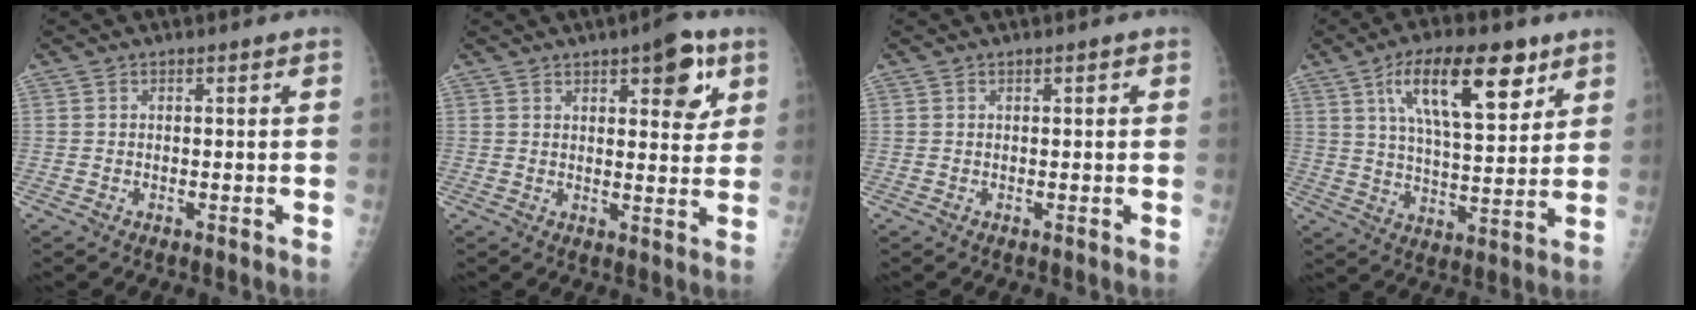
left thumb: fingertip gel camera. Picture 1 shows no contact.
{"total": 8.8, "force": [4.4, 3.5, 6.8], "torque": [-0.064, -0.017, 0.054]}
{"total": 0.6, "force": [0.3, 0.3, 0.5], "torque": [-0.005, 0.001, 0.003]}
{"total": 16.9, "force": [8.6, 6.3, 13.0], "torque": [-0.183, -0.033, 0.146]}